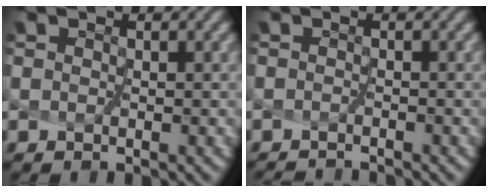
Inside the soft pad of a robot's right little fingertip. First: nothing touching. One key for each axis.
{"total": 1.8, "fx": -1.7, "fy": -0.6, "fz": -0.3, "tx": -0.003, "ty": -0.014, "tz": -0.029}